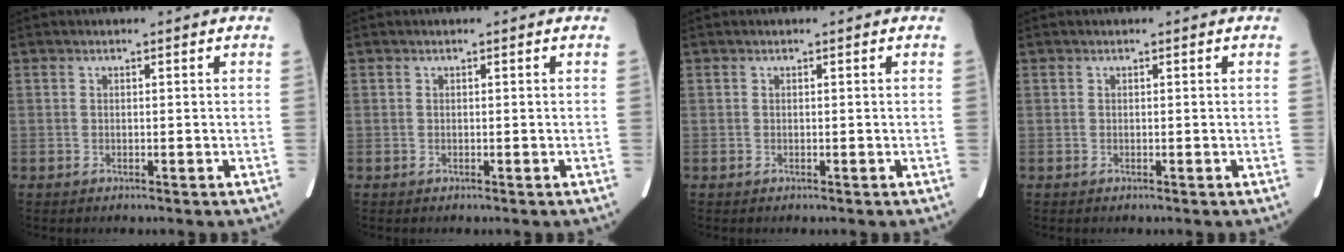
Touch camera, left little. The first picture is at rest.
{"total": 0.0}
{"total": 0.0}
{"total": 0.0}